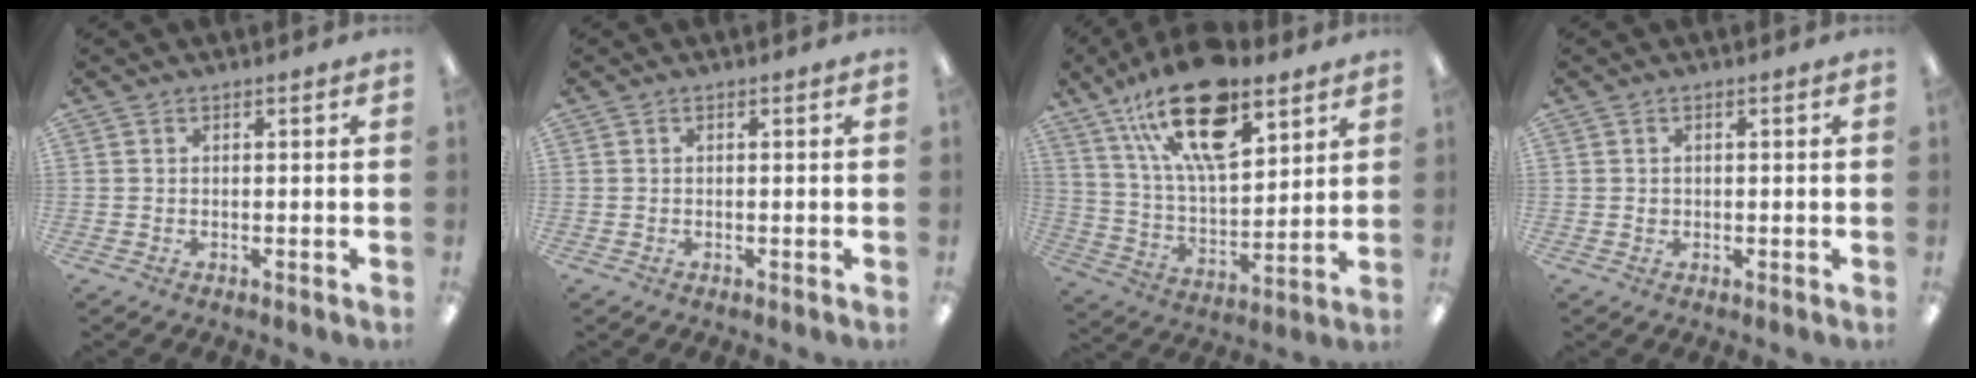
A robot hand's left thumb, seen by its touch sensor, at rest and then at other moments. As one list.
[{"total": 0.0}, {"total": 23.2, "force": [14.2, 10.0, 15.3], "torque": [-0.266, -0.067, 0.244]}, {"total": 0.7, "force": [0.0, 0.7, 0.3], "torque": [-0.006, 0.005, -0.002]}]